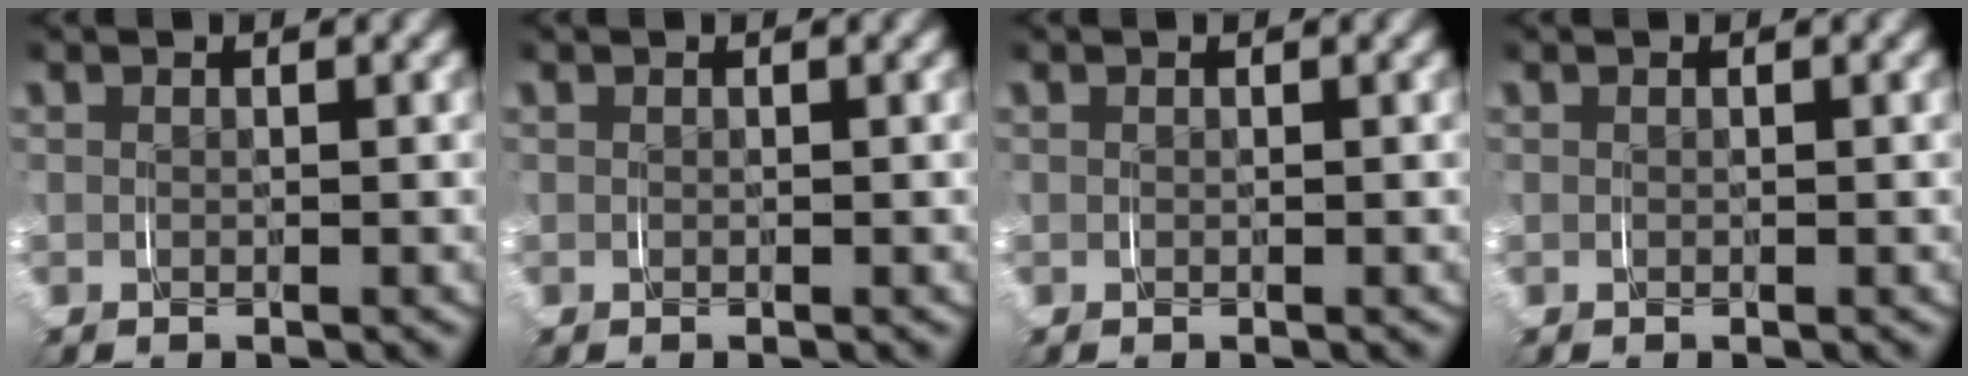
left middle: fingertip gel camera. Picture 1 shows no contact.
{"total": 0.0}
{"total": 0.0}
{"total": 0.0}